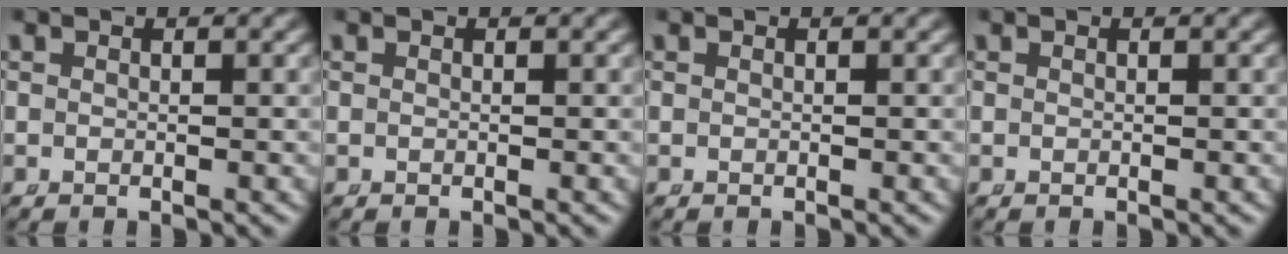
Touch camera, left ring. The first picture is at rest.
{"total": 0.0}
{"total": 0.0}
{"total": 0.0}